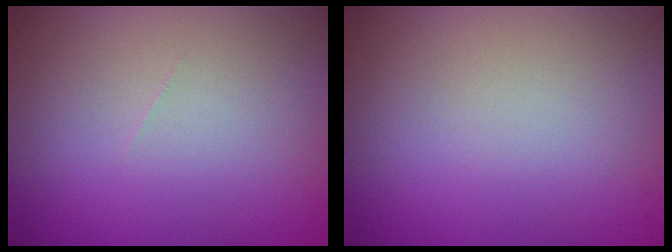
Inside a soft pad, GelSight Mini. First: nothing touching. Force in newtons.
{"total": 0.0}